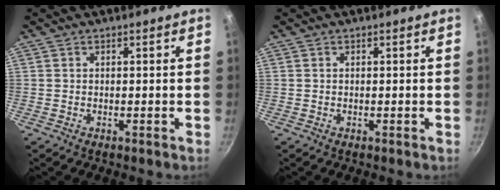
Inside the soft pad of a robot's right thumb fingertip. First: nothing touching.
{"total": 0.0}